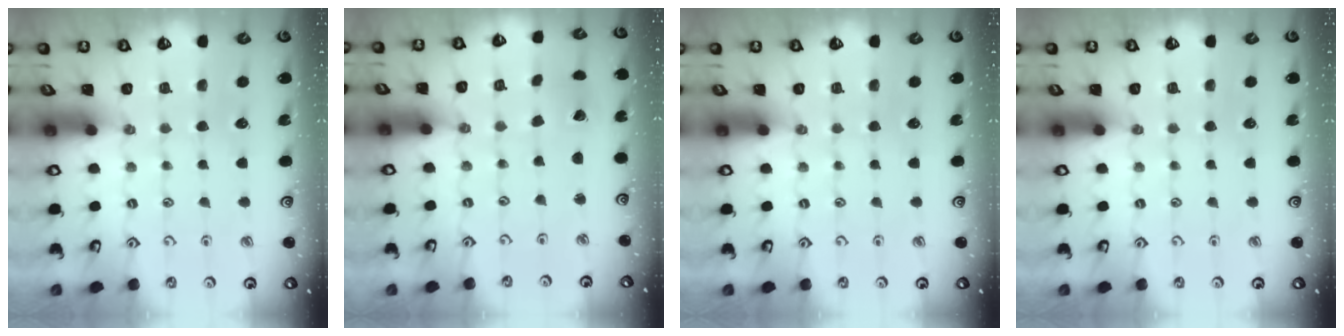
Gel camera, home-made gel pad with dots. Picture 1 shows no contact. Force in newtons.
{"total": 1.7, "press": 1.7, "slide": 0.1}
{"total": 0.0}
{"total": 0.0}